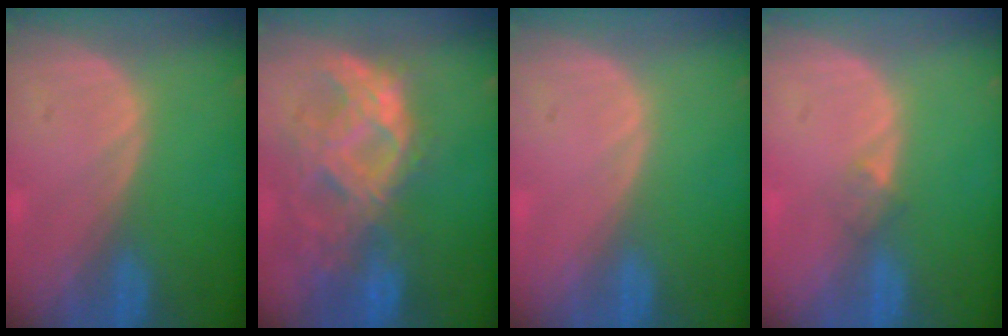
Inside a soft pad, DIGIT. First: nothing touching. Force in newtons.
{"total": 10.9, "press": 9.3, "slide": 5.7}
{"total": 0.0}
{"total": 1.5, "press": 1.2, "slide": 1.0}